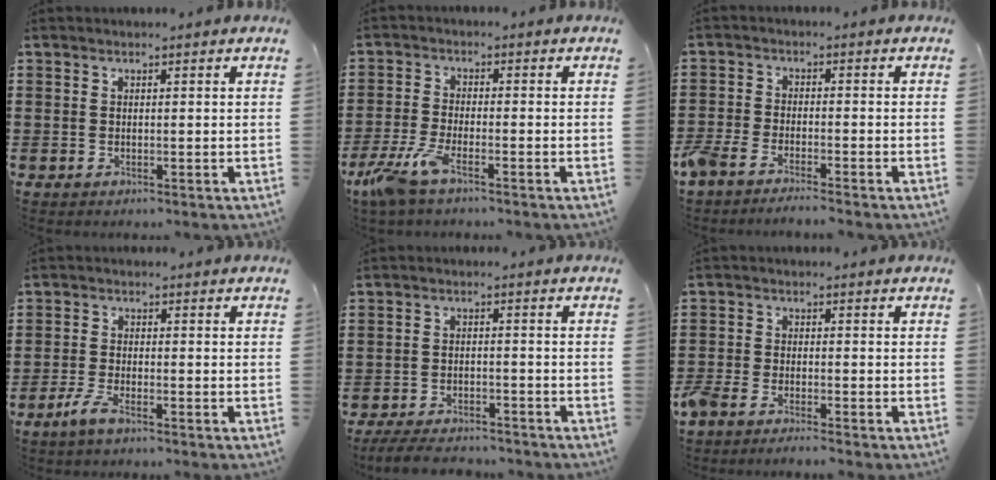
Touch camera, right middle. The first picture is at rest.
{"total": 5.9, "force": [-3.8, 1.3, 4.4], "torque": [-0.117, -0.020, -0.077]}
{"total": 3.5, "force": [-3.2, 0.6, 1.3], "torque": [-0.052, -0.008, -0.073]}
{"total": 3.2, "force": [-2.2, 0.5, 2.3], "torque": [-0.067, -0.008, -0.049]}
{"total": 4.1, "force": [-3.9, 0.6, 1.0], "torque": [-0.024, -0.001, -0.081]}
{"total": 3.0, "force": [-2.9, 0.4, 0.8], "torque": [-0.037, -0.006, -0.066]}